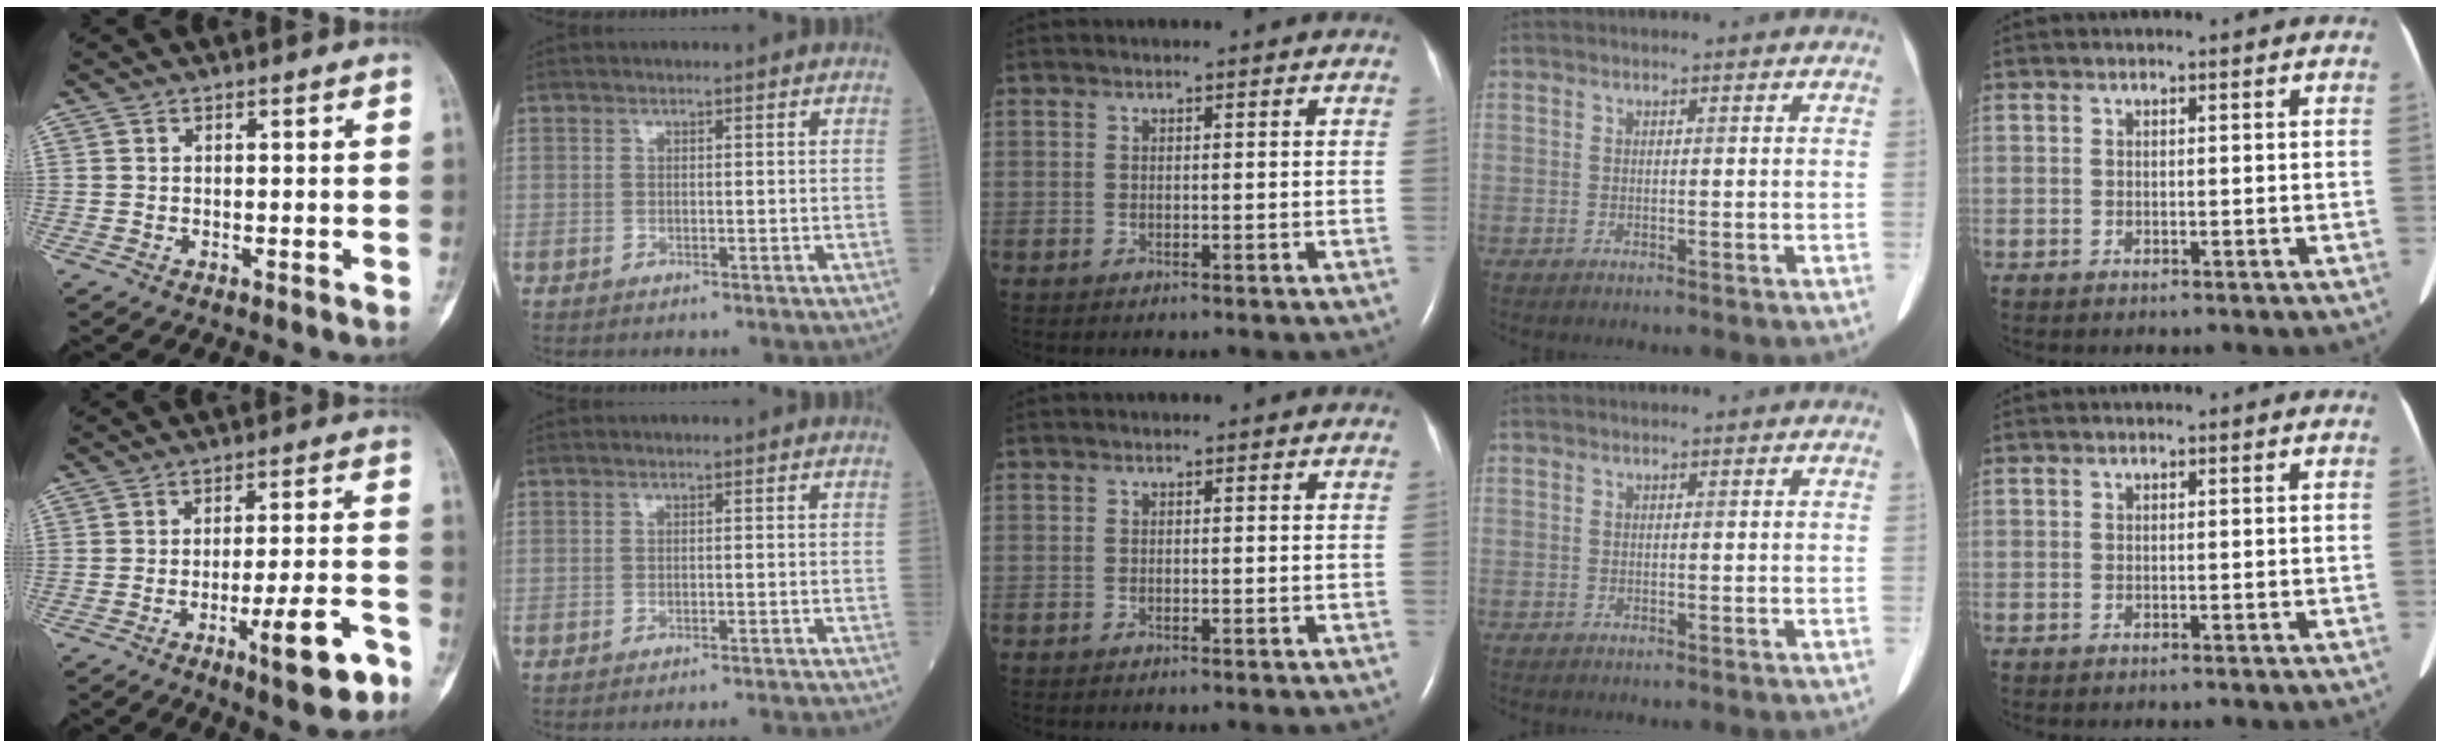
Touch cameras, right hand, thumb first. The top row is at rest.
{"thumb": {"total": 11.4, "force": [-5.9, 2.4, 9.4], "torque": [-0.137, 0.029, -0.082]}, "index": {"total": 6.4, "force": [-6.2, -1.0, 1.0], "torque": [-0.005, -0.011, -0.068]}}